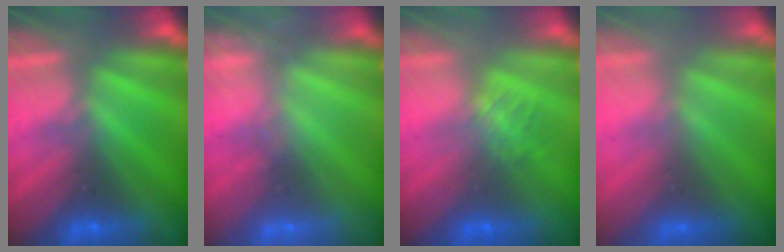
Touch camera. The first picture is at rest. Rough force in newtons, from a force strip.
{"total": 2.5}
{"total": 1.3}
{"total": 2.7}